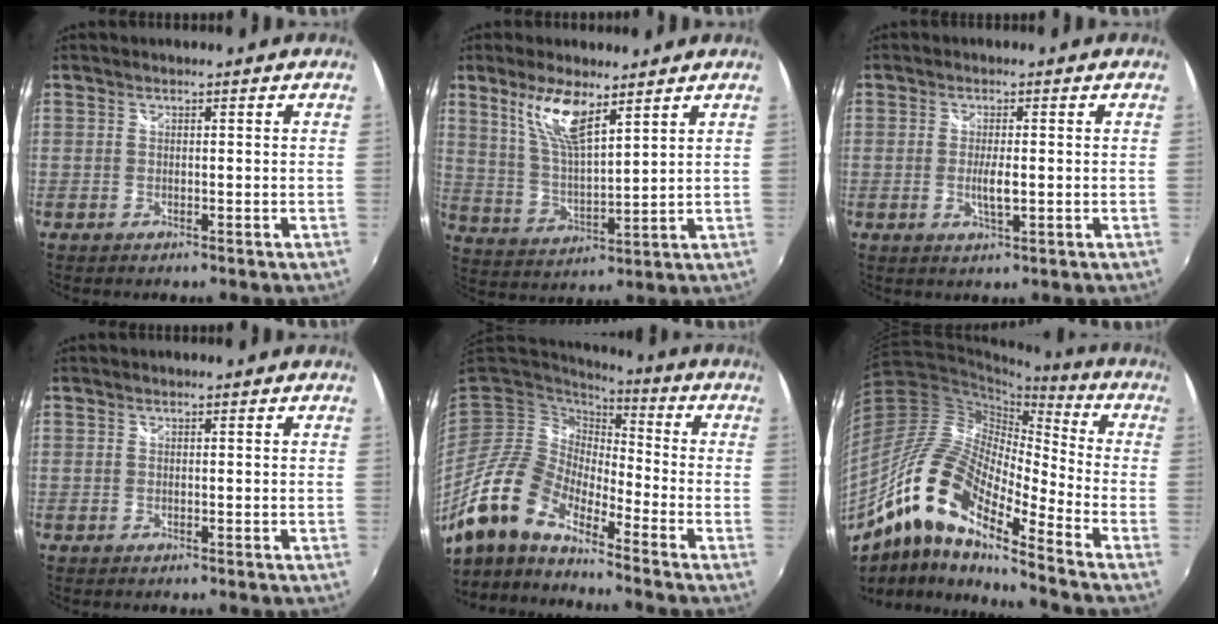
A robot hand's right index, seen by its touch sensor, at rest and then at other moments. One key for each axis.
{"total": 10.0, "fx": 6.3, "fy": 2.4, "fz": 7.4, "tx": -0.142, "ty": -0.002, "tz": 0.129}
{"total": 3.4, "fx": -0.4, "fy": 0.7, "fz": 3.3, "tx": -0.060, "ty": -0.007, "tz": -0.007}
{"total": 0.0}
{"total": 14.1, "fx": -10.4, "fy": 4.8, "fz": 8.3, "tx": -0.151, "ty": -0.011, "tz": -0.212}
{"total": 17.3, "fx": -10.1, "fy": 4.4, "fz": 13.3, "tx": -0.240, "ty": 0.000, "tz": -0.216}